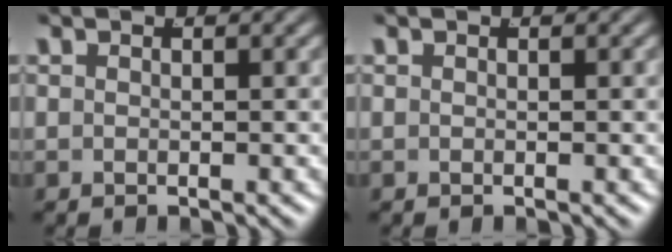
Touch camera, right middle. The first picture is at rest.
{"total": 0.0}